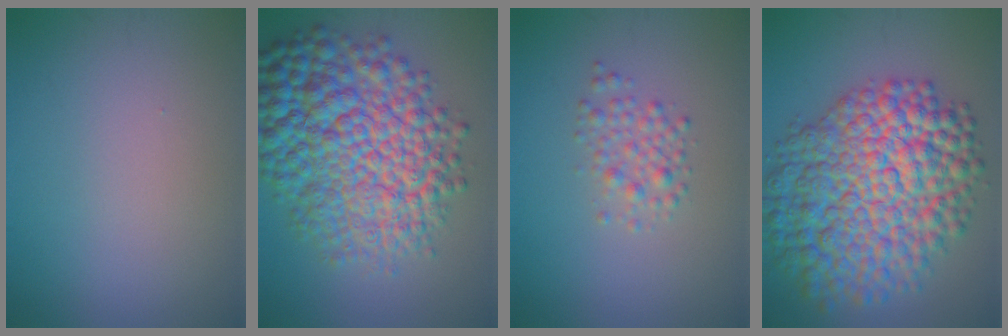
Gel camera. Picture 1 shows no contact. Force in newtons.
{"total": 12.8, "press": 12.8, "slide": 0.2}
{"total": 2.1, "press": 2.1, "slide": 0.0}
{"total": 13.4, "press": 13.4, "slide": 0.3}